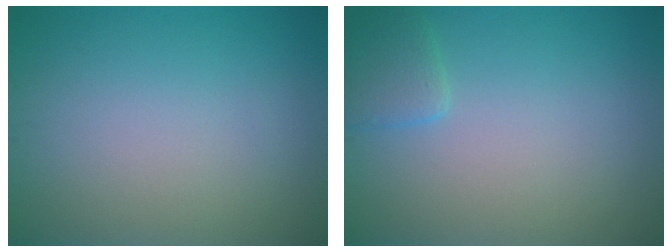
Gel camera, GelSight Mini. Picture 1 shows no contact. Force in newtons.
{"total": 1.7, "press": 1.7, "slide": 0.1}